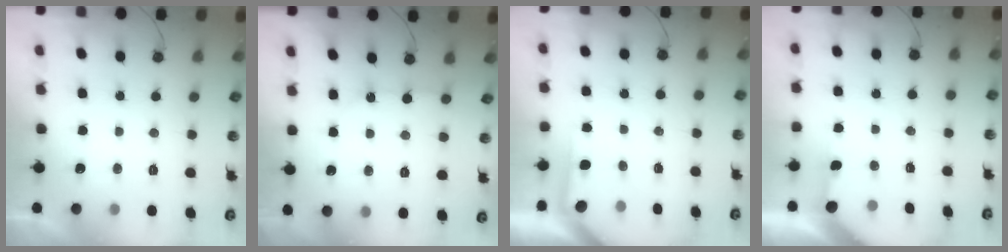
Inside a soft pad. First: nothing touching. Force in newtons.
{"total": 5.7, "press": 5.7, "slide": 0.4}
{"total": 1.8, "press": 1.8, "slide": 0.3}
{"total": 2.9, "press": 2.8, "slide": 0.3}